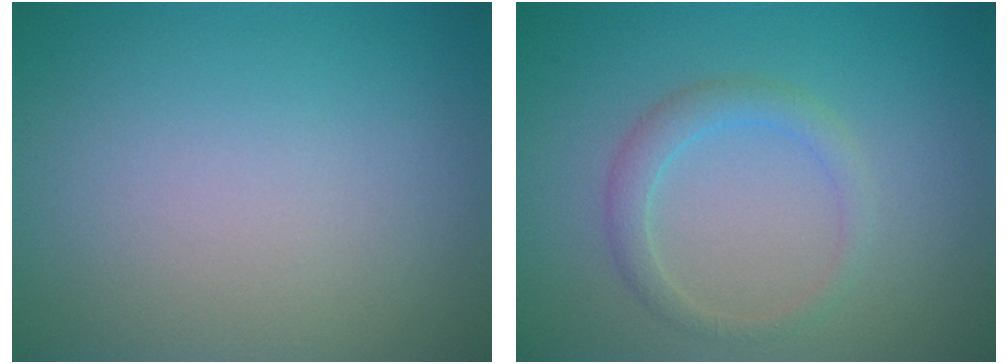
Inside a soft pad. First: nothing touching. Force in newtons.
{"total": 2.0, "press": 2.0, "slide": 0.1}